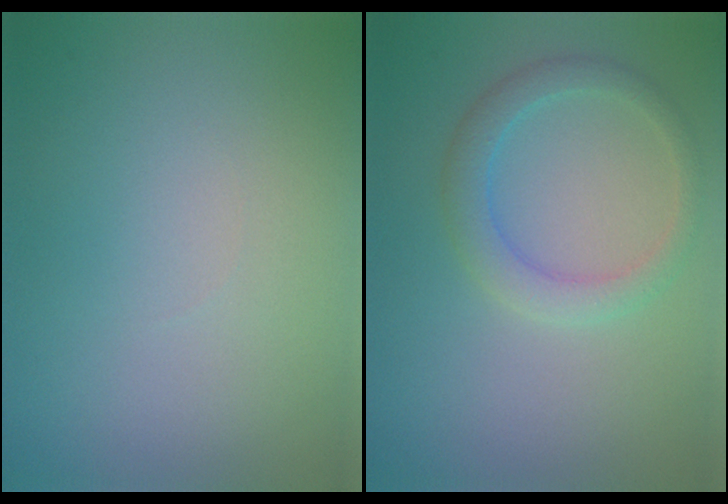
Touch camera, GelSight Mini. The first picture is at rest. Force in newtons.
{"total": 2.7, "press": 2.7, "slide": 0.0}